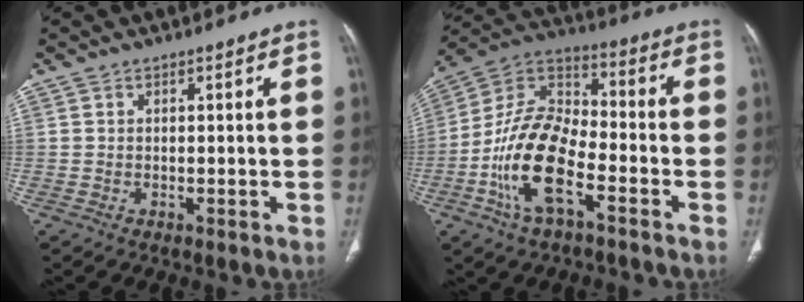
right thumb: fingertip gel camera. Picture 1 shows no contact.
{"total": 16.7, "force": [-6.3, 7.9, 13.3], "torque": [-0.248, 0.045, -0.121]}